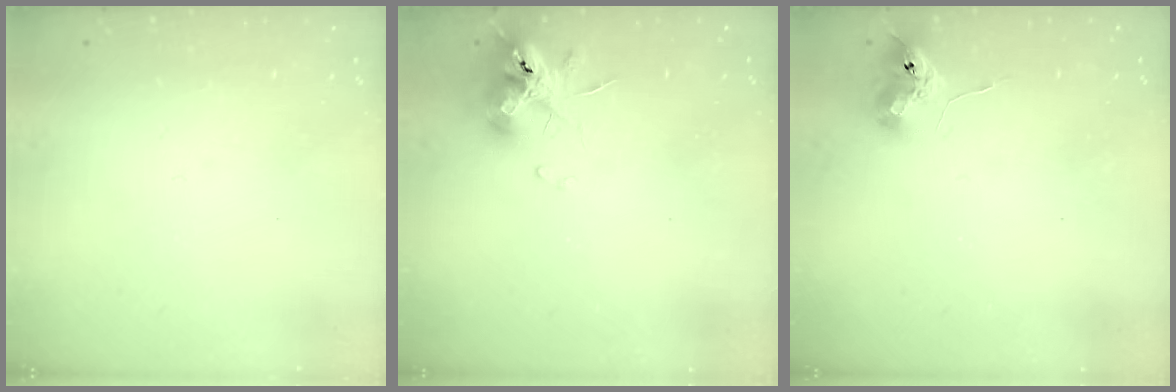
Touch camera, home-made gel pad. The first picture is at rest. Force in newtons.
{"total": 10.8, "press": 10.8, "slide": 0.6}
{"total": 8.0, "press": 7.9, "slide": 0.8}